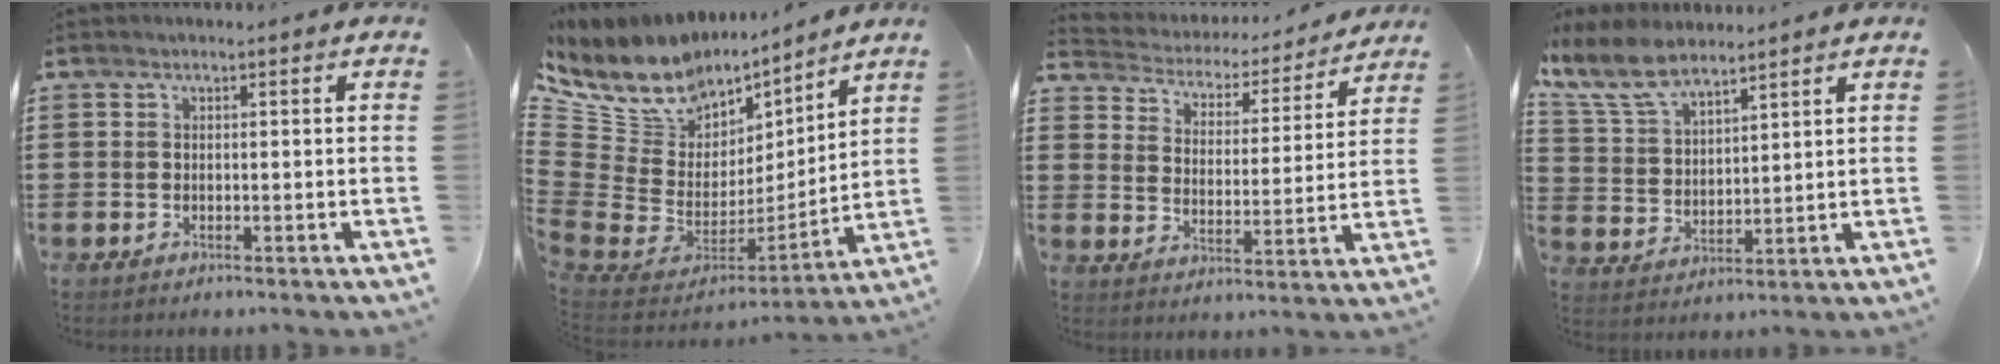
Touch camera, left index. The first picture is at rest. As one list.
[{"total": 9.7, "force": [6.7, 6.4, 2.9], "torque": [-0.108, -0.059, 0.121]}, {"total": 3.2, "force": [3.1, 0.8, 0.0], "torque": [-0.023, -0.027, 0.042]}, {"total": 8.5, "force": [7.0, 2.7, 4.0], "torque": [-0.103, -0.012, 0.131]}]